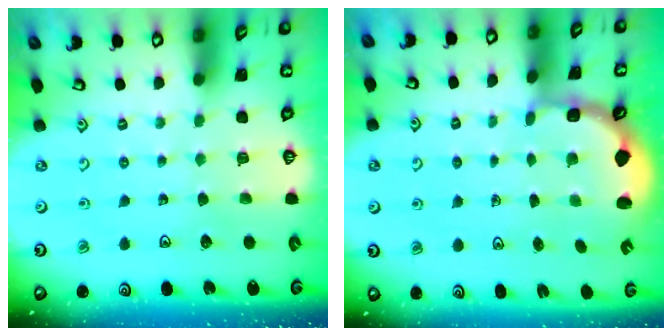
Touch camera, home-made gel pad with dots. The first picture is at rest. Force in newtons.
{"total": 2.6, "press": 1.9, "slide": 1.8}